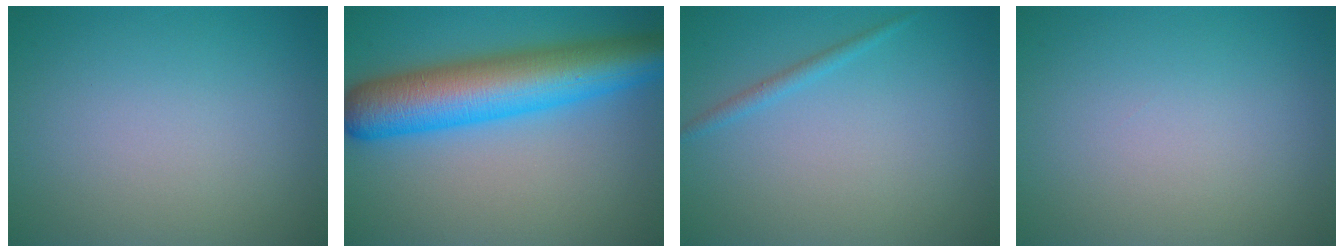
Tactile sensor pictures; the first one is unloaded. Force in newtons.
{"total": 10.4, "press": 10.4, "slide": 0.2}
{"total": 1.1, "press": 1.0, "slide": 0.1}
{"total": 0.0}